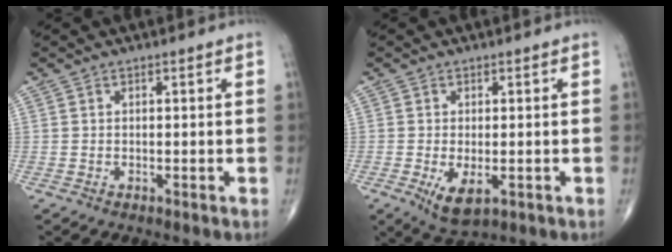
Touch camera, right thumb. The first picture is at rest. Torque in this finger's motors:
{"motor_torque": [-0.04, 0.14, 0.32, 0.24, 0.17]}